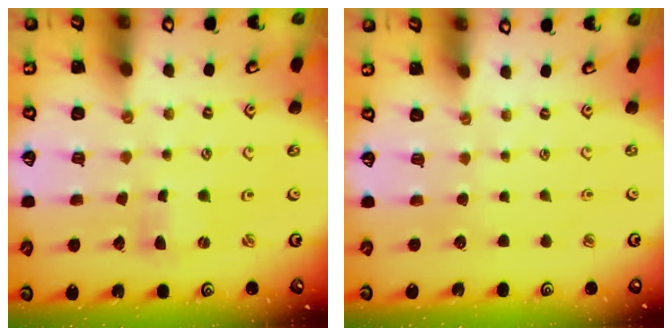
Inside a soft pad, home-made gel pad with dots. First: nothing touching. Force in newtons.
{"total": 0.0}